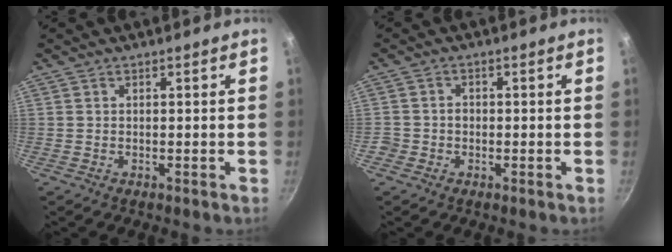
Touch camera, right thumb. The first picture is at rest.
{"total": 2.1, "force": [-0.6, 1.9, 0.6], "torque": [0.000, 0.010, -0.013]}